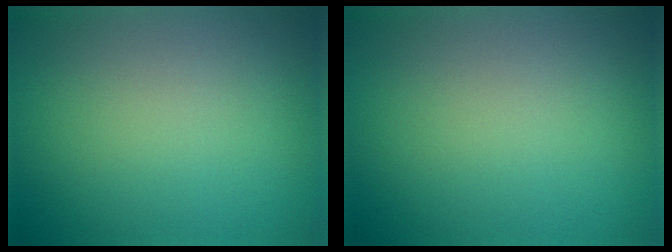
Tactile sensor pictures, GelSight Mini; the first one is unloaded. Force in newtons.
{"total": 0.0}